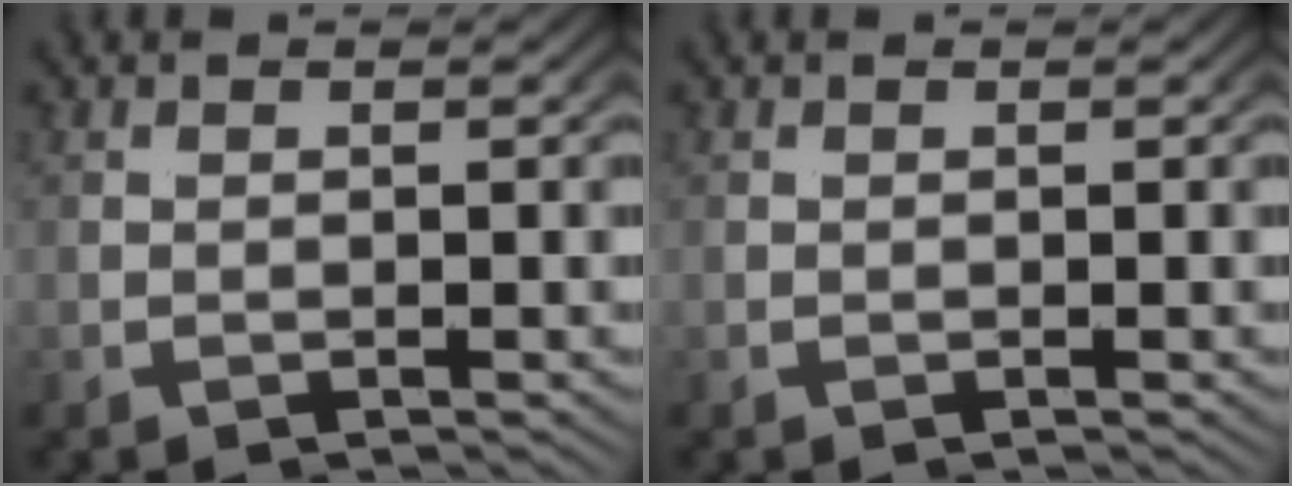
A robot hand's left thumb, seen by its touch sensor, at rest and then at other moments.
{"total": 0.0}